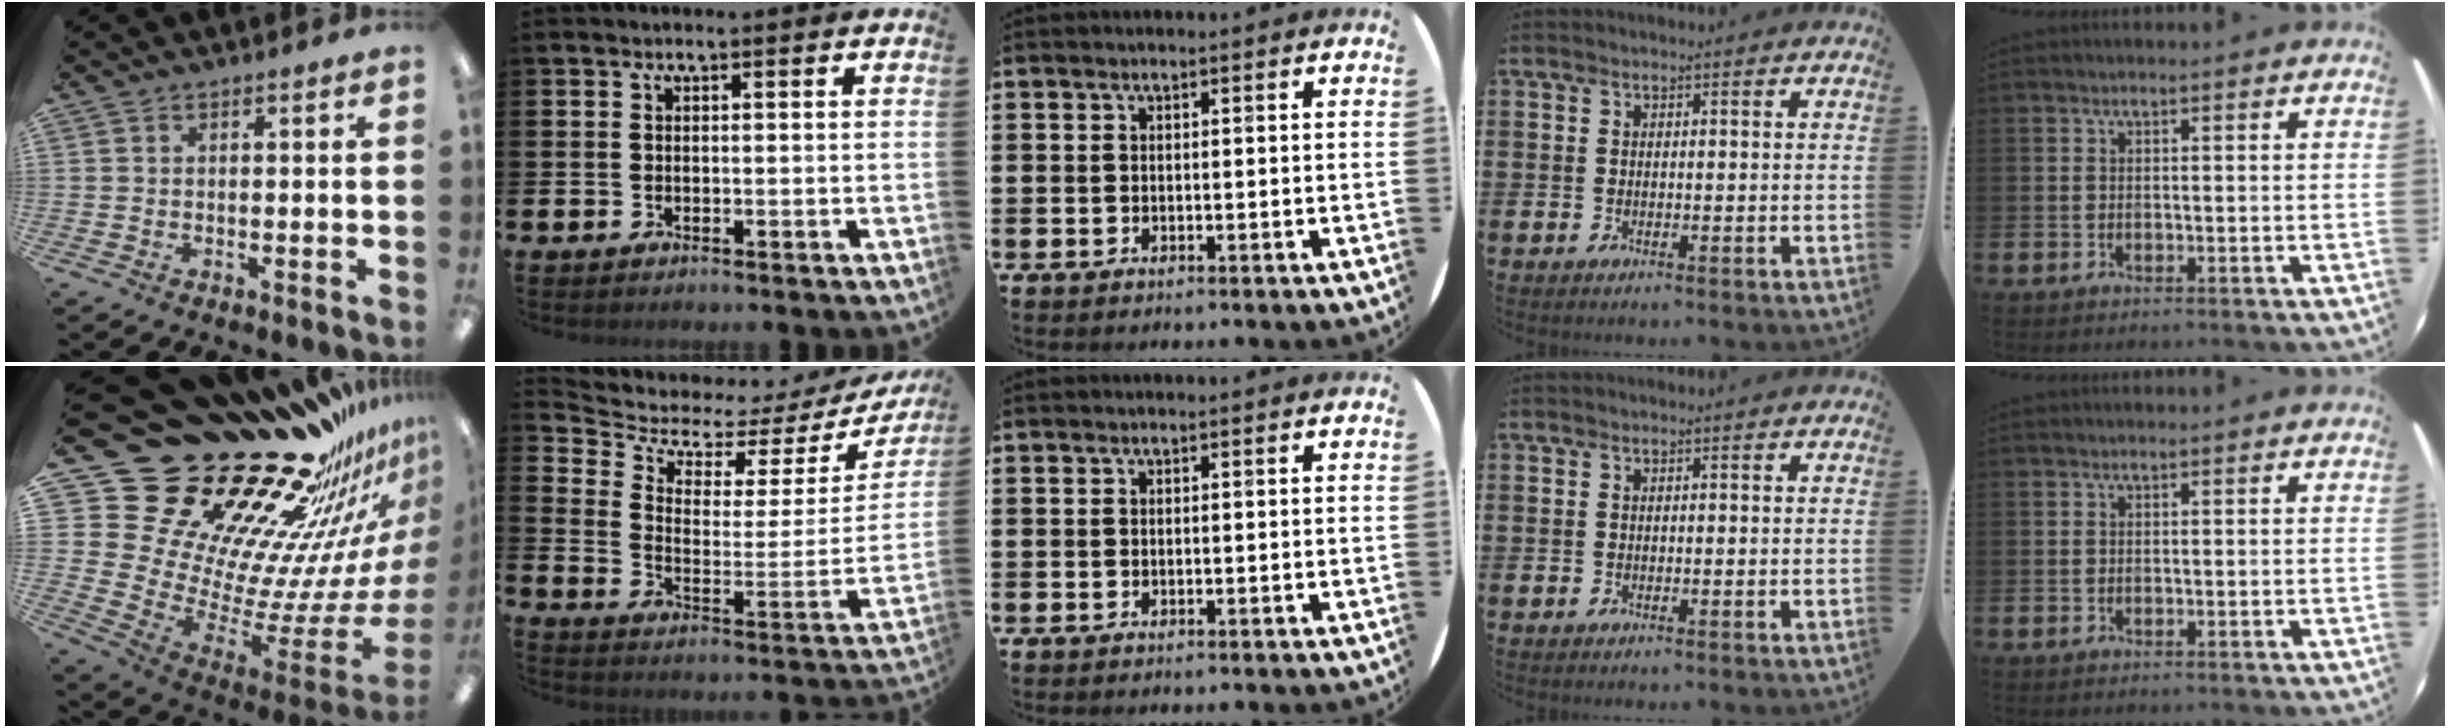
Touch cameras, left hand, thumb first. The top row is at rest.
{"thumb": {"total": 32.2, "force": [24.6, 15.5, 13.8], "torque": [-0.132, -0.273, 0.517]}, "index": {"total": 5.3, "force": [4.6, 2.5, 0.8], "torque": [-0.054, -0.047, 0.072]}}